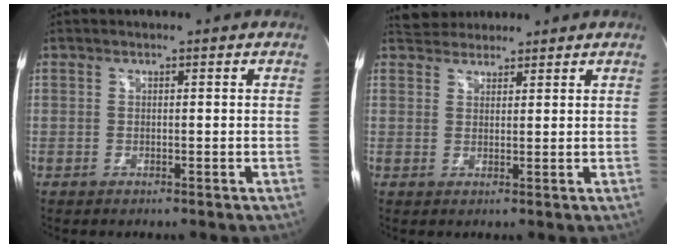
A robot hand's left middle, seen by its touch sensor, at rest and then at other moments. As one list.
[{"total": 3.6, "force": [3.3, 1.4, 0.1], "torque": [-0.006, 0.022, 0.056]}]